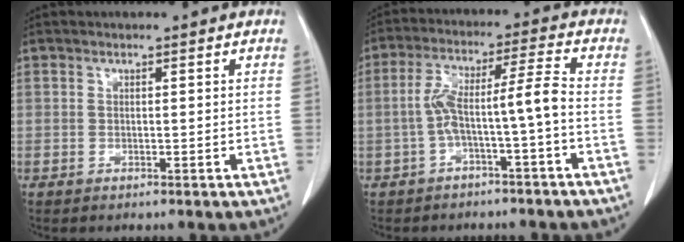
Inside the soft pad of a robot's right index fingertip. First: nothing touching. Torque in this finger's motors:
{"motor_torque": [1.06, -0.41, 0.52, 0.13]}